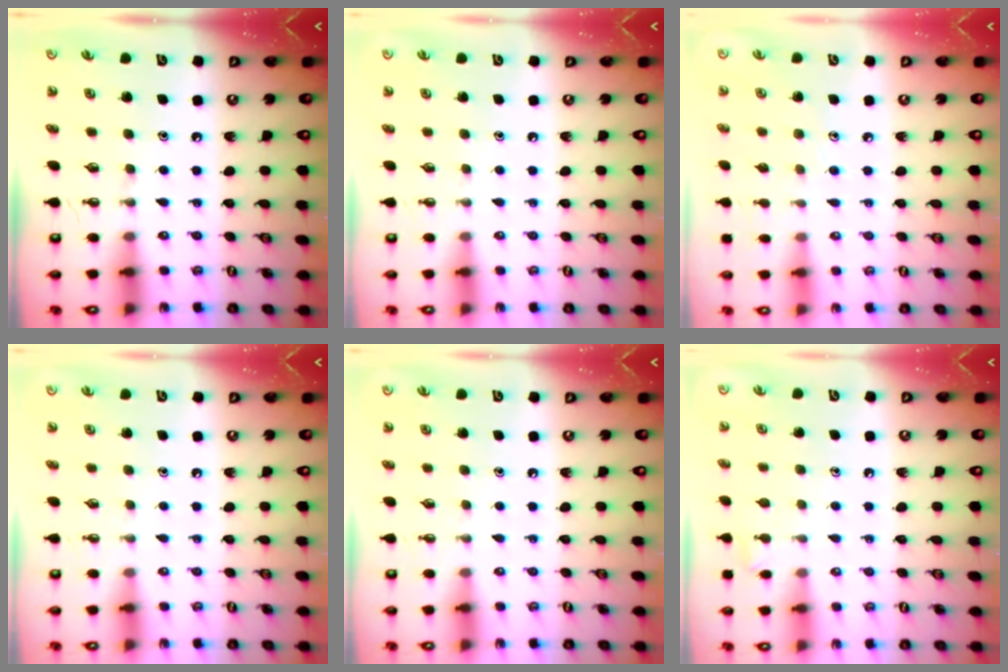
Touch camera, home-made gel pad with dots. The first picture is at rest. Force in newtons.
{"total": 0.0}
{"total": 4.2, "press": 4.2, "slide": 0.4}
{"total": 0.0}
{"total": 0.0}
{"total": 3.5, "press": 3.5, "slide": 0.5}